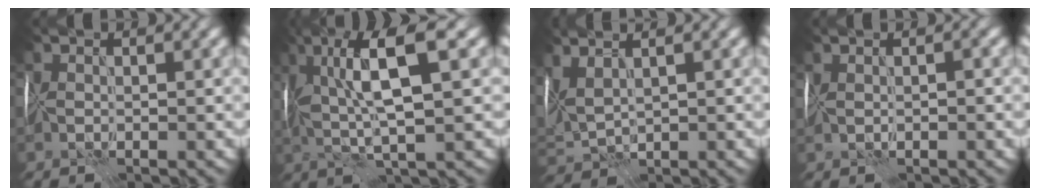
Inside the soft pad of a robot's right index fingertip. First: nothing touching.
{"total": 8.5, "force": [2.1, 2.1, 8.0], "torque": [-0.148, 0.016, 0.034]}
{"total": 3.9, "force": [2.0, 1.7, 2.9], "torque": [-0.077, 0.015, 0.046]}
{"total": 1.5, "force": [0.3, 0.5, 1.4], "torque": [-0.016, 0.003, 0.006]}